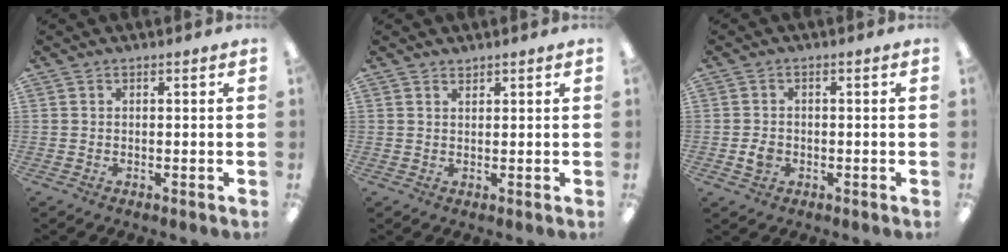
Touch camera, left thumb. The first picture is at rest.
{"total": 1.1, "force": [1.0, 0.4, 0.1], "torque": [-0.002, -0.002, 0.019]}
{"total": 2.9, "force": [-0.8, 2.3, 1.6], "torque": [-0.026, 0.005, -0.014]}